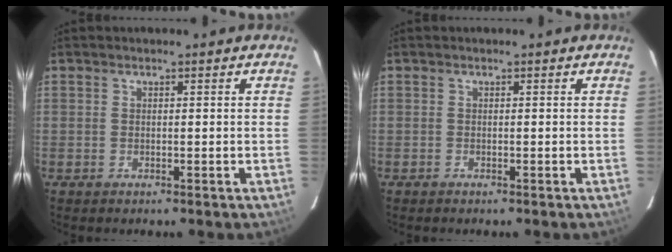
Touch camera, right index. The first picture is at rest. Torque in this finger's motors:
{"motor_torque": [0.00, 0.00, 0.00, -0.01]}